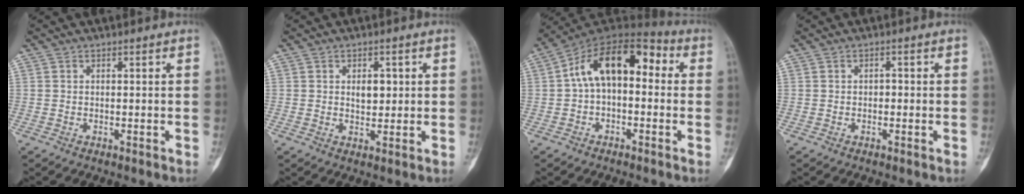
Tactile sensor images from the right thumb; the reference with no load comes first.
{"total": 3.6, "force": [0.8, 2.2, 2.6], "torque": [-0.025, -0.004, 0.014]}
{"total": 14.9, "force": [1.5, 8.7, 12.0], "torque": [-0.169, 0.051, 0.009]}
{"total": 1.0, "force": [-0.1, 0.7, 0.7], "torque": [-0.003, 0.006, -0.004]}